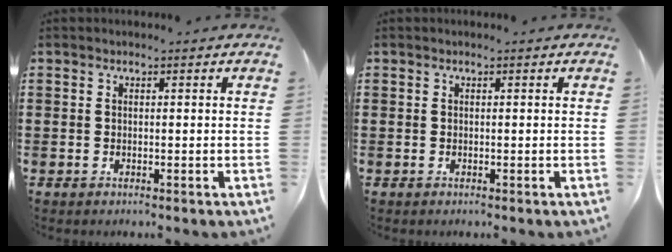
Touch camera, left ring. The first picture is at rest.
{"total": 0.0}